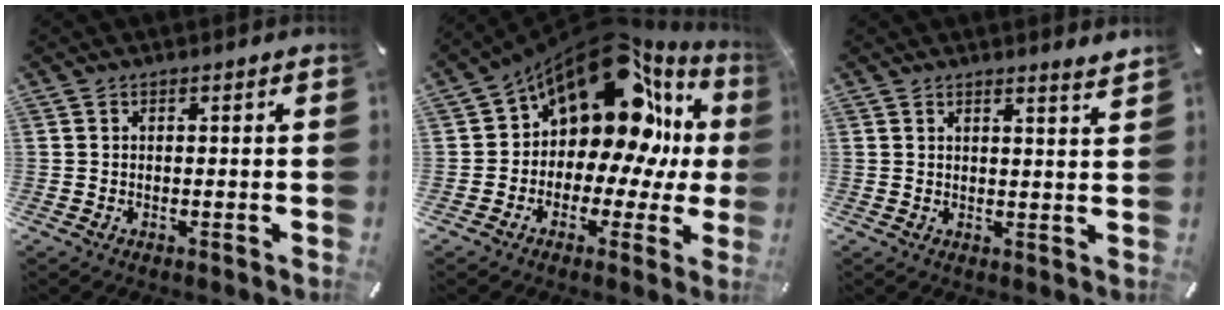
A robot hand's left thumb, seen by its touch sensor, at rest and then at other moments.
{"total": 20.4, "force": [10.3, 11.5, 13.3], "torque": [-0.218, -0.091, 0.166]}
{"total": 2.8, "force": [2.5, -0.5, 0.9], "torque": [-0.014, -0.021, 0.044]}